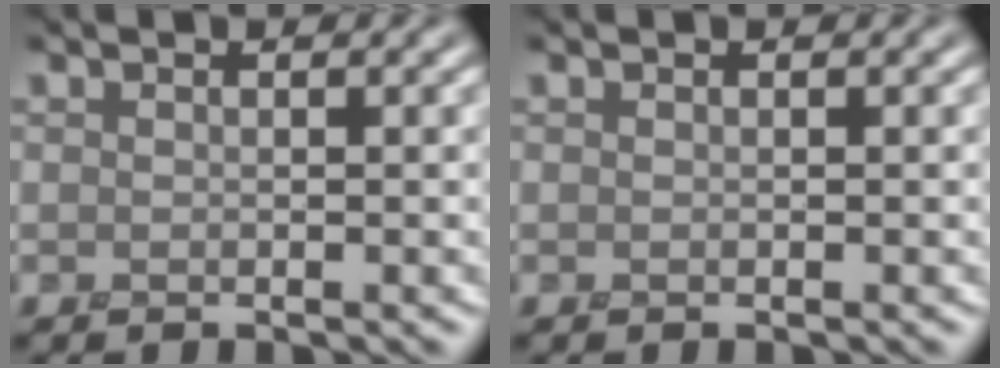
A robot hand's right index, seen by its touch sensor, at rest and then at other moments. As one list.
[{"total": 0.0}]